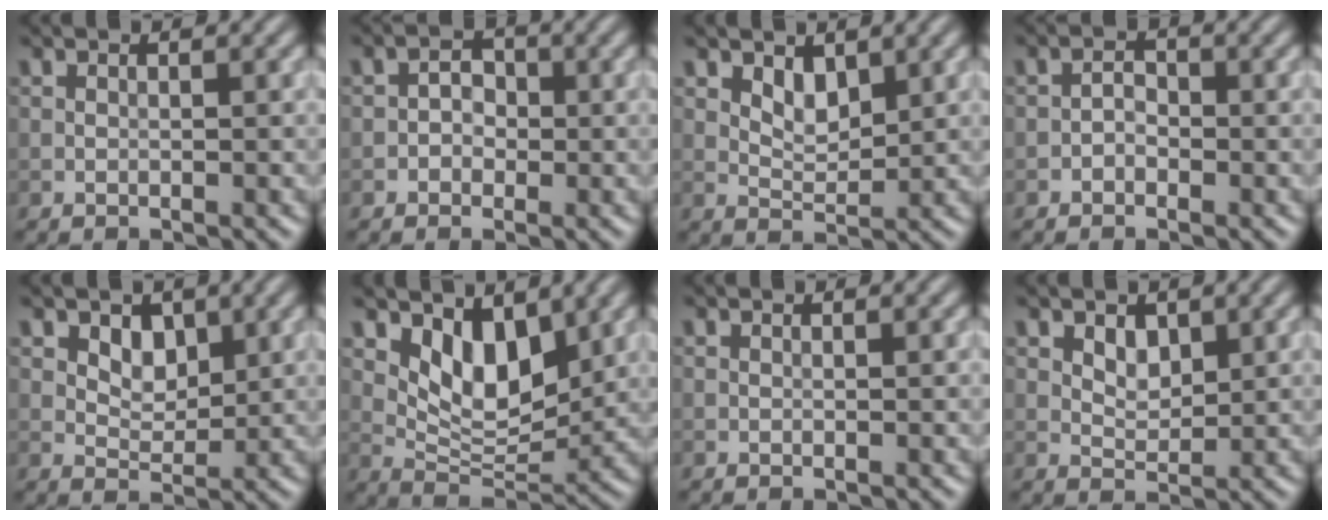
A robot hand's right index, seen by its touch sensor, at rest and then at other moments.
{"total": 1.6, "force": [-0.5, 1.4, 0.7], "torque": [0.001, 0.002, -0.017]}
{"total": 2.2, "force": [1.2, 1.2, 1.4], "torque": [-0.023, -0.008, 0.026]}
{"total": 1.2, "force": [-0.7, 0.8, 0.6], "torque": [-0.008, 0.004, -0.015]}
{"total": 2.6, "force": [1.1, 1.8, 1.5], "torque": [-0.024, -0.012, 0.021]}
{"total": 5.1, "force": [2.5, 2.7, 3.5], "torque": [-0.064, -0.020, 0.046]}
{"total": 0.0}
{"total": 2.0, "force": [0.9, 1.3, 1.2], "torque": [-0.021, -0.004, 0.019]}